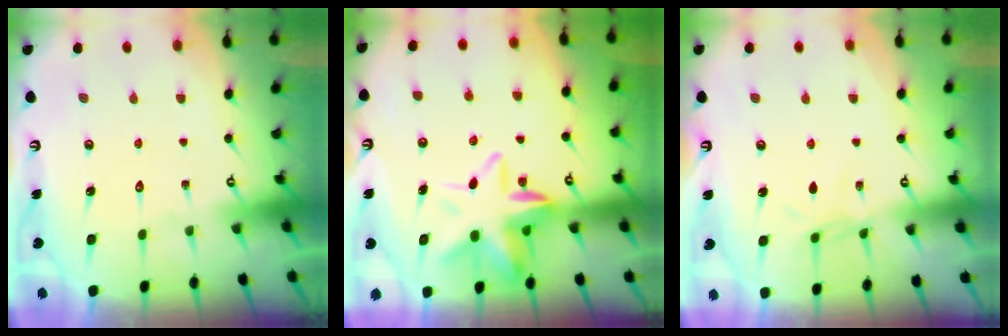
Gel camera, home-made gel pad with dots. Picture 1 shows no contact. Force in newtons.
{"total": 10.6, "press": 10.3, "slide": 2.4}
{"total": 5.4, "press": 5.4, "slide": 0.5}